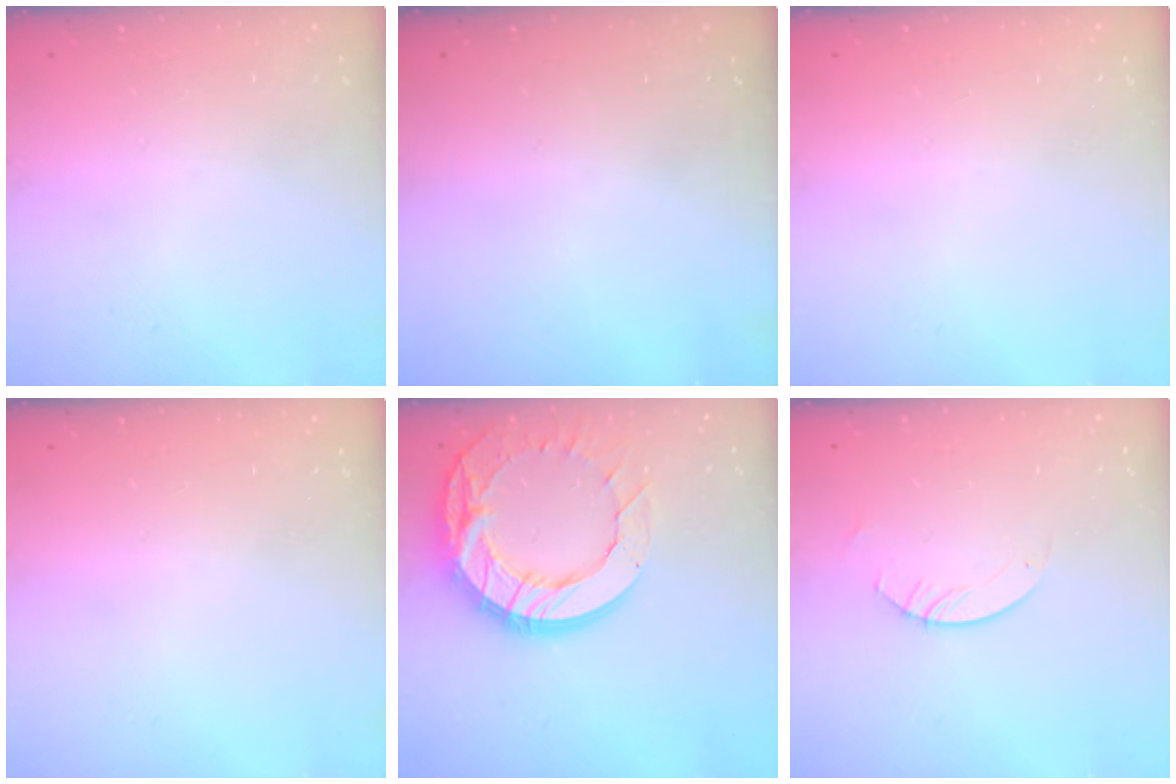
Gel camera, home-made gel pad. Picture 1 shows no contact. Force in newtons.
{"total": 0.0}
{"total": 0.0}
{"total": 0.0}
{"total": 20.9, "press": 20.8, "slide": 1.9}
{"total": 3.0, "press": 3.0, "slide": 0.3}